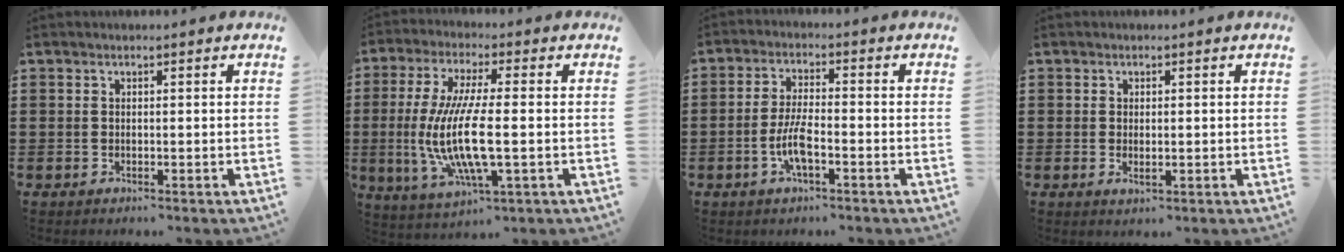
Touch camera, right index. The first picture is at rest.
{"total": 11.1, "force": [-1.3, 2.6, 10.8], "torque": [-0.240, -0.020, -0.032]}
{"total": 5.5, "force": [-1.9, 1.5, 4.9], "torque": [-0.118, -0.005, -0.044]}
{"total": 1.2, "force": [0.0, 0.6, 1.1], "torque": [-0.021, 0.001, -0.001]}